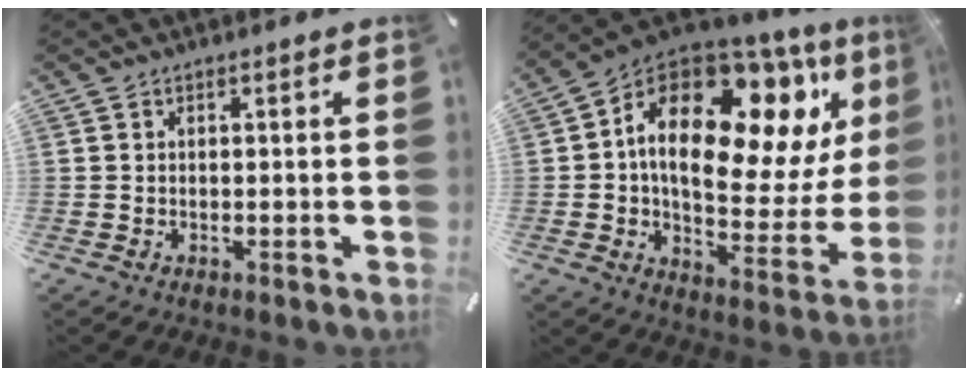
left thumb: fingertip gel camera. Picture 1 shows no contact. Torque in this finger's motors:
{"motor_torque": [2.48, 2.53, 2.51, -0.26, 0.57]}